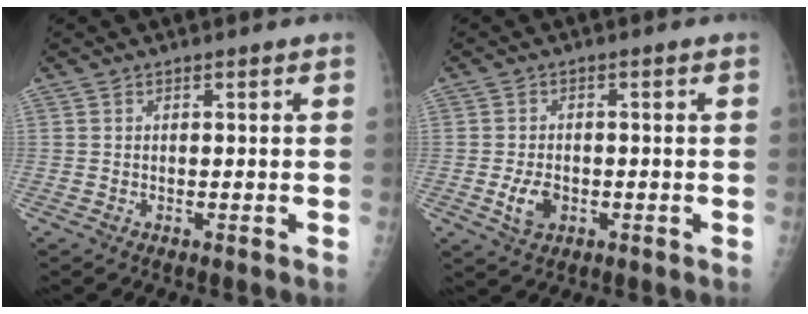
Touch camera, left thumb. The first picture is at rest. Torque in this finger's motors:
{"motor_torque": [0.16, 0.04, 0.55, 0.17, 0.04]}